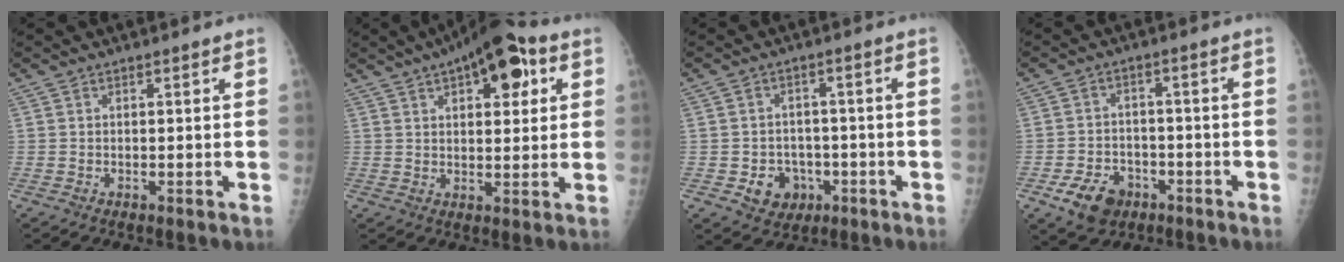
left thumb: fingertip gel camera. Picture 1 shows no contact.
{"total": 13.2, "force": [5.8, 5.9, 10.3], "torque": [-0.108, 0.002, 0.078]}
{"total": 6.6, "force": [-2.3, 5.6, 2.6], "torque": [-0.012, 0.017, -0.027]}
{"total": 8.0, "force": [-4.2, 5.8, 3.7], "torque": [-0.048, 0.023, -0.065]}